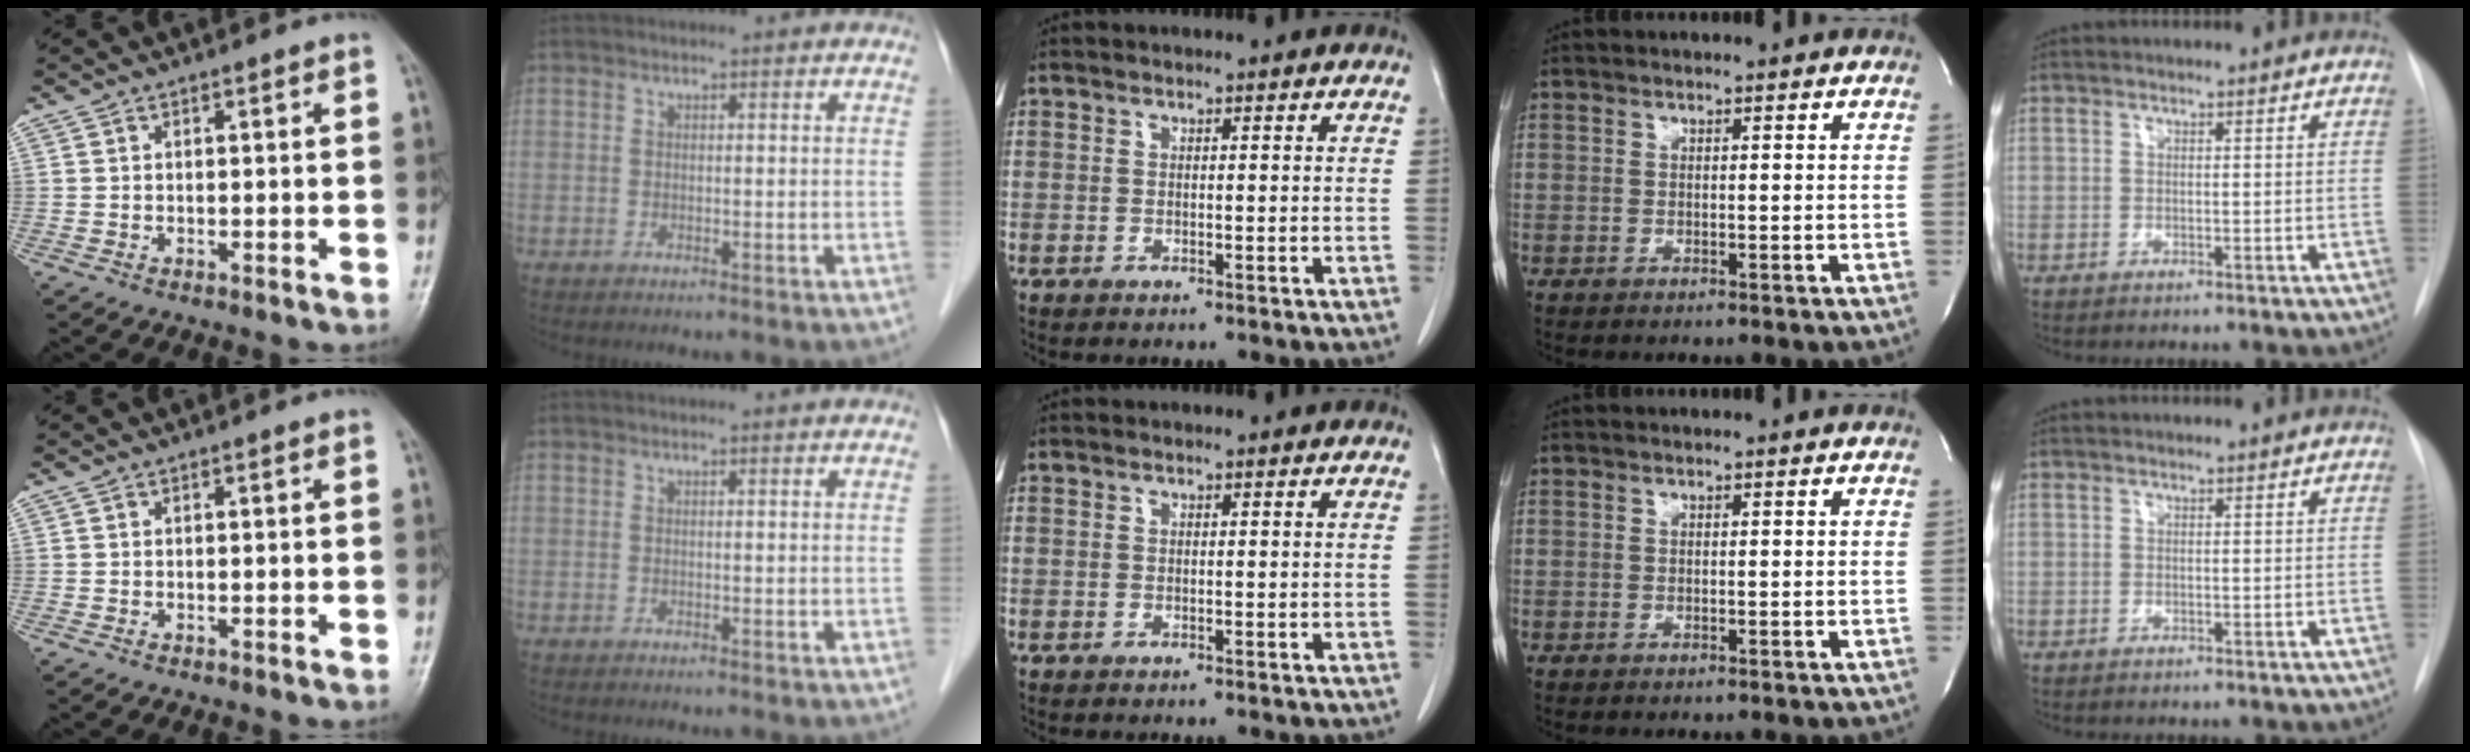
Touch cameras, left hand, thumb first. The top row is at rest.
{}